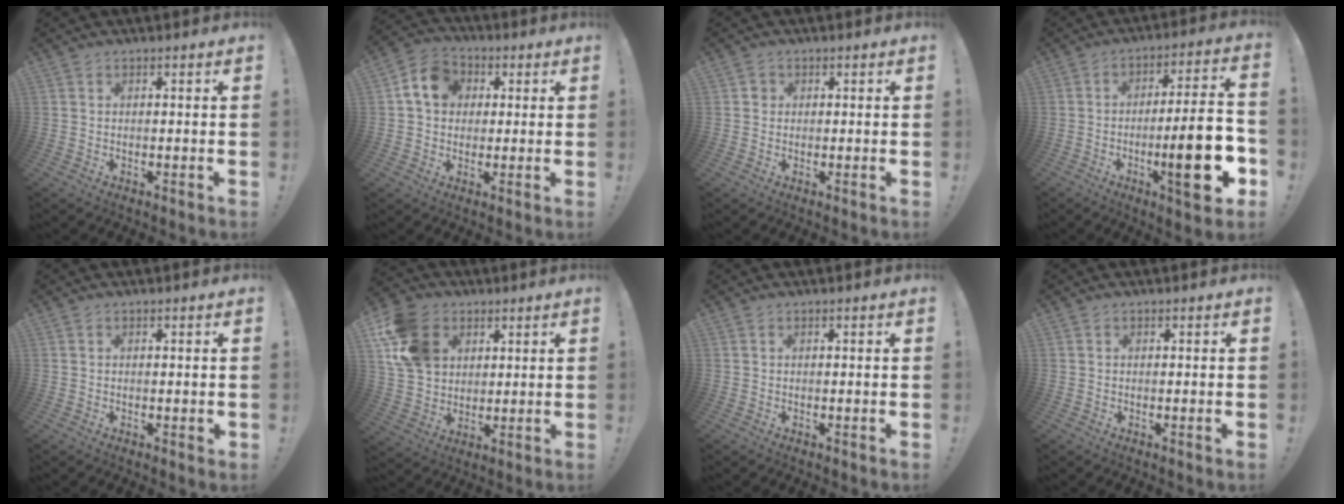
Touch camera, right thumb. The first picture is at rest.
{"total": 10.3, "force": [2.4, 8.5, 5.2], "torque": [-0.081, 0.012, 0.052]}
{"total": 1.6, "force": [0.1, 1.5, 0.5], "torque": [-0.004, 0.003, -0.001]}
{"total": 20.4, "force": [-5.7, 4.2, 19.1], "torque": [-0.276, 0.012, -0.087]}
{"total": 0.7, "force": [0.2, 0.3, 0.6], "torque": [-0.007, 0.000, 0.003]}
{"total": 16.9, "force": [6.2, 13.1, 8.7], "torque": [-0.152, -0.015, 0.126]}
{"total": 0.0}
{"total": 0.5, "force": [-0.2, -0.2, 0.5], "torque": [-0.004, -0.003, -0.004]}